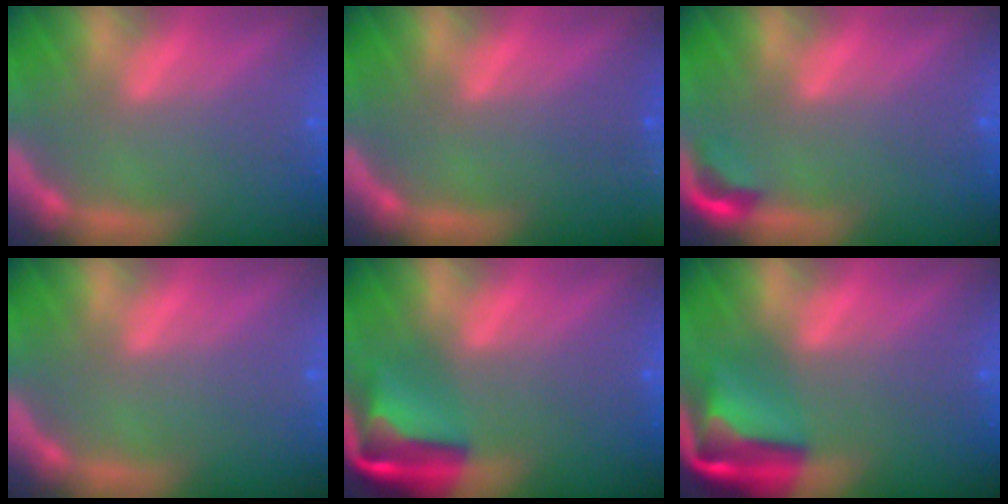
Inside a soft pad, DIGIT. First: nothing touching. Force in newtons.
{"total": 9.0}
{"total": 1.9}
{"total": 0.0}
{"total": 7.4}
{"total": 7.9}